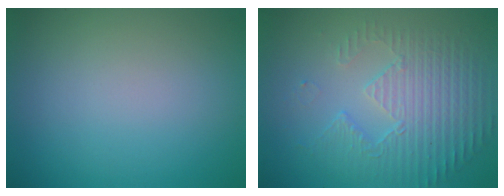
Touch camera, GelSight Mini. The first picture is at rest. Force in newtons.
{"total": 4.3, "press": 3.4, "slide": 2.6}